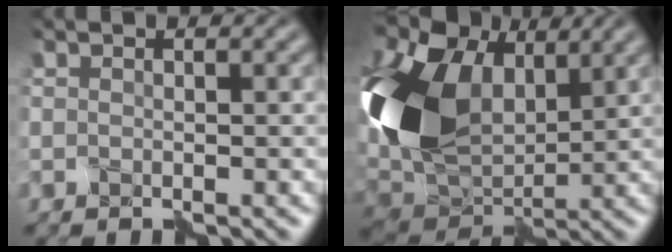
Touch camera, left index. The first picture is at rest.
{"total": 13.6, "force": [3.7, 8.6, 9.8], "torque": [-0.229, 0.026, 0.065]}